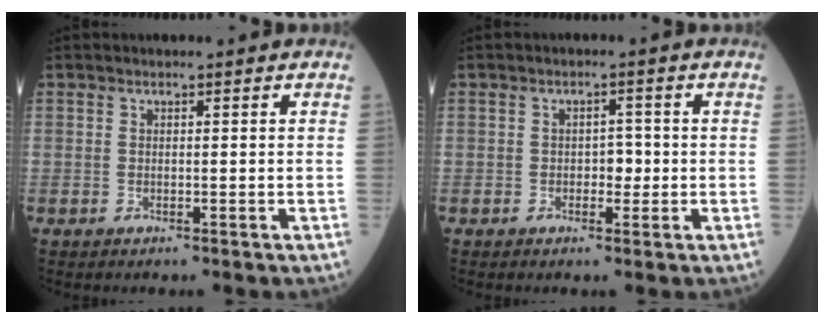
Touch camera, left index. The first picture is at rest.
{"total": 2.3, "force": [-0.6, 1.4, 1.7], "torque": [-0.018, 0.003, -0.010]}